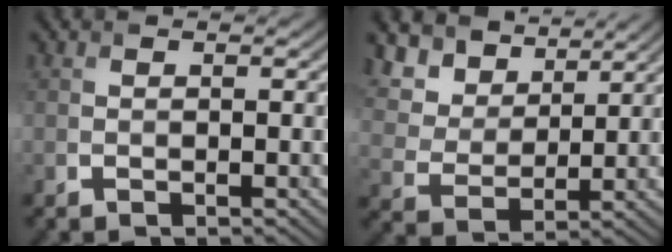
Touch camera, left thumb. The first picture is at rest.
{"total": 10.8, "force": [6.6, 6.8, 5.1], "torque": [-0.177, 0.007, 0.145]}